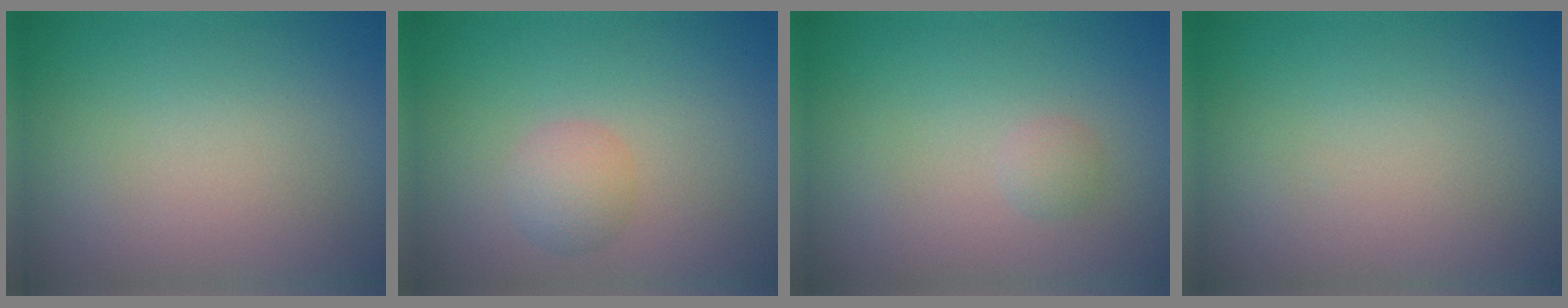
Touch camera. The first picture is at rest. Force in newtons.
{"total": 2.2, "press": 2.2, "slide": 0.0}
{"total": 0.7, "press": 0.7, "slide": 0.0}
{"total": 0.0}